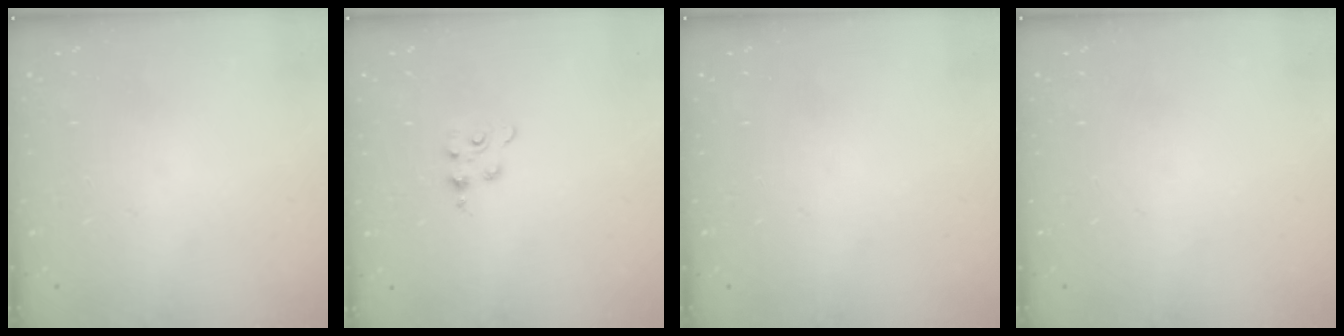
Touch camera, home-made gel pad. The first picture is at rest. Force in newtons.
{"total": 1.8, "press": 1.8, "slide": 0.4}
{"total": 0.0}
{"total": 0.0}